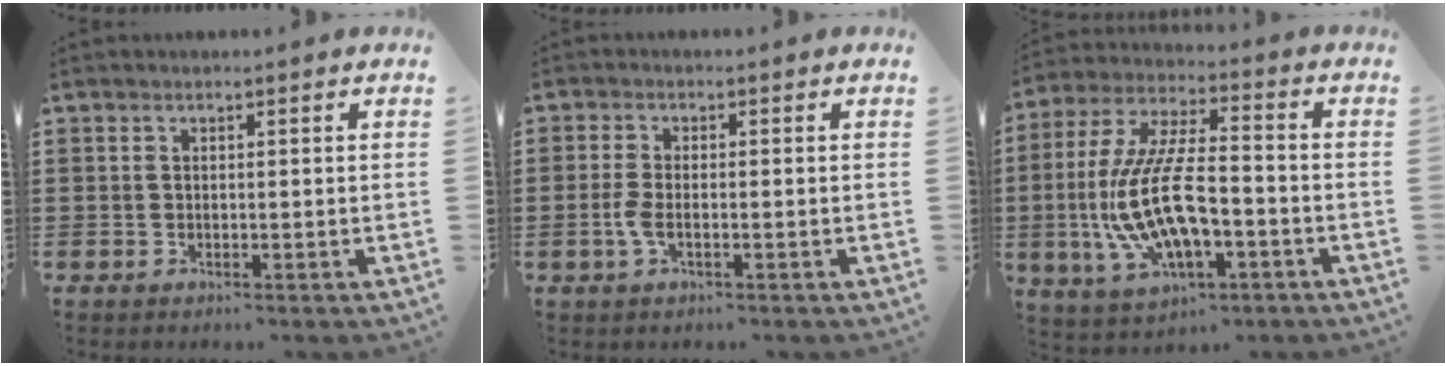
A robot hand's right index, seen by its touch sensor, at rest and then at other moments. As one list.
[{"total": 3.1, "force": [-1.0, 1.0, 2.7], "torque": [-0.070, -0.006, -0.024]}, {"total": 13.8, "force": [-3.8, 5.3, 12.1], "torque": [-0.277, -0.012, -0.076]}]